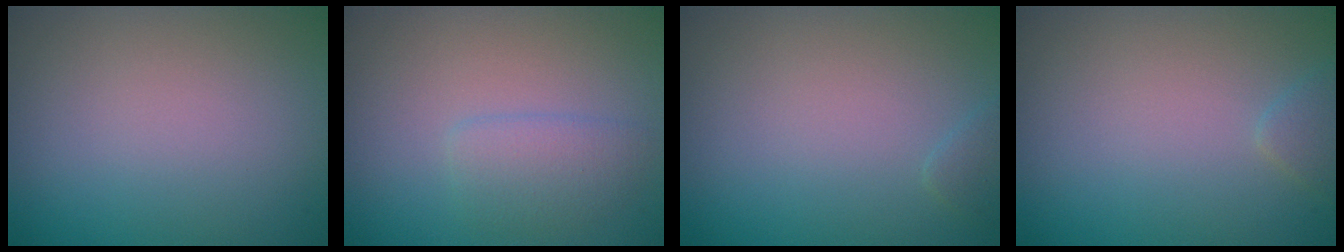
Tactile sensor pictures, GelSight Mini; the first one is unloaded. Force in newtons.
{"total": 1.9, "press": 1.9, "slide": 0.1}
{"total": 0.8, "press": 0.8, "slide": 0.1}
{"total": 1.1, "press": 1.1, "slide": 0.1}